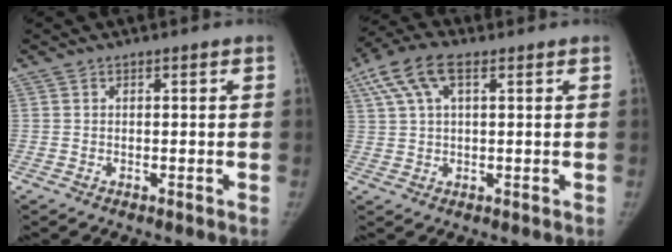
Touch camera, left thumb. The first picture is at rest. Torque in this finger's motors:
{"motor_torque": [2.73, 2.28, 1.21, -0.12, 0.13]}